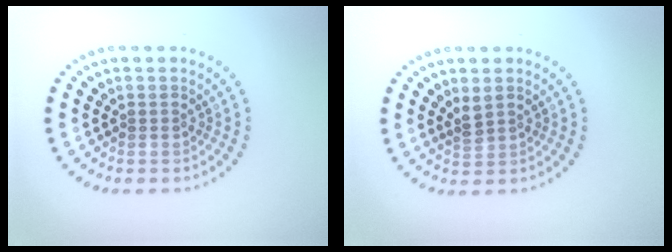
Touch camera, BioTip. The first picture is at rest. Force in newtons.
{"total": 1.3, "press": 1.1, "slide": 0.7}